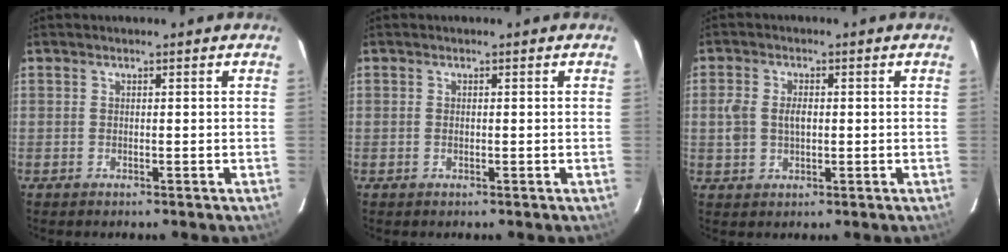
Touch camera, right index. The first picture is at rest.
{"total": 0.6, "force": [-0.1, 0.4, 0.4], "torque": [-0.006, -0.001, -0.001]}
{"total": 4.9, "force": [0.2, 3.2, 3.6], "torque": [-0.076, 0.007, 0.004]}